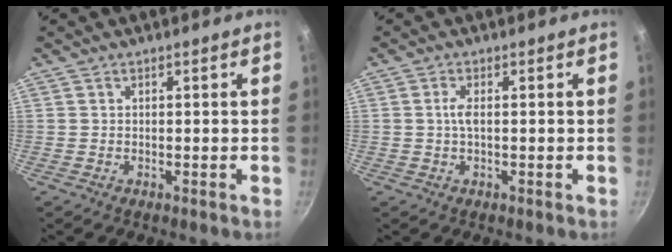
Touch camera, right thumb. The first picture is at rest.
{"total": 3.3, "force": [0.2, 1.1, 3.0], "torque": [-0.073, 0.005, 0.003]}